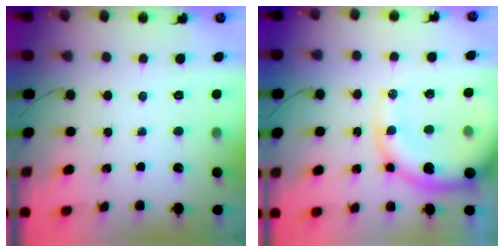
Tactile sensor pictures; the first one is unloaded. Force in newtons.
{"total": 13.9, "press": 13.3, "slide": 4.1}